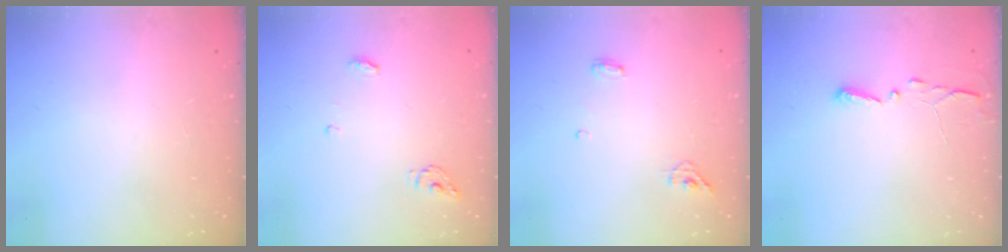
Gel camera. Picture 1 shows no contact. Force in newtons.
{"total": 4.4, "press": 4.4, "slide": 0.3}
{"total": 5.1, "press": 5.0, "slide": 1.1}
{"total": 2.9, "press": 2.9, "slide": 0.4}